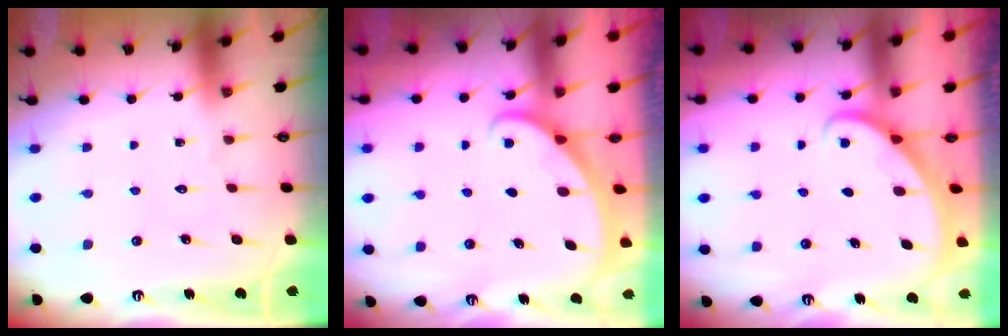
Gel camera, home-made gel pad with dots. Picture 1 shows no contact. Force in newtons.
{"total": 1.4, "press": 1.4, "slide": 0.0}
{"total": 1.9, "press": 1.9, "slide": 0.1}